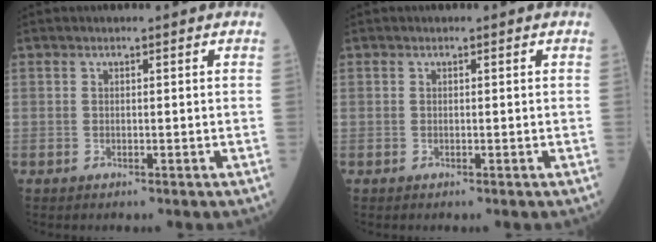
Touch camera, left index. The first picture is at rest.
{"total": 0.0}